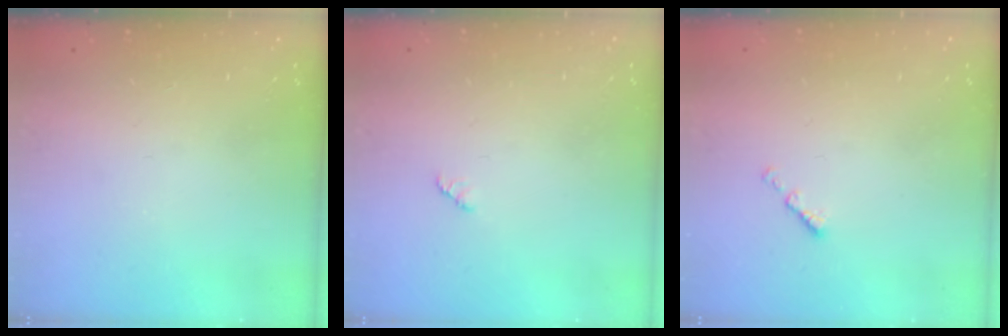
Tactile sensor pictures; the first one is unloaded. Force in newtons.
{"total": 2.1, "press": 2.1, "slide": 0.3}
{"total": 0.0}